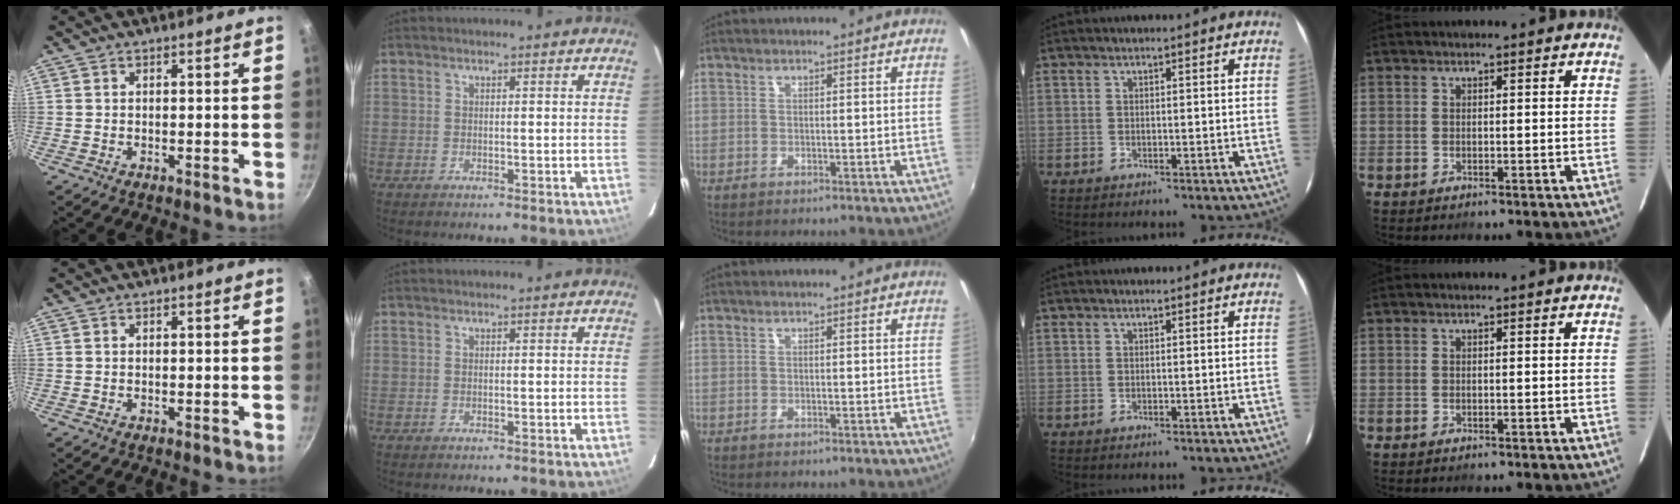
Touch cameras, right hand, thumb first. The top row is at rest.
{}